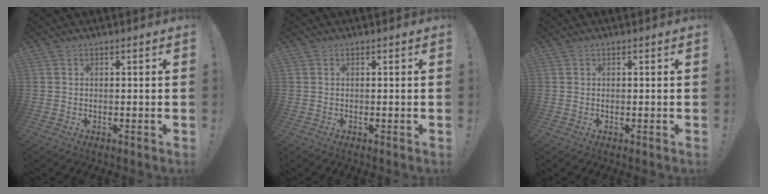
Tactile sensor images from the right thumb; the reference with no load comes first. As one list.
[{"total": 0.0}, {"total": 0.0}]